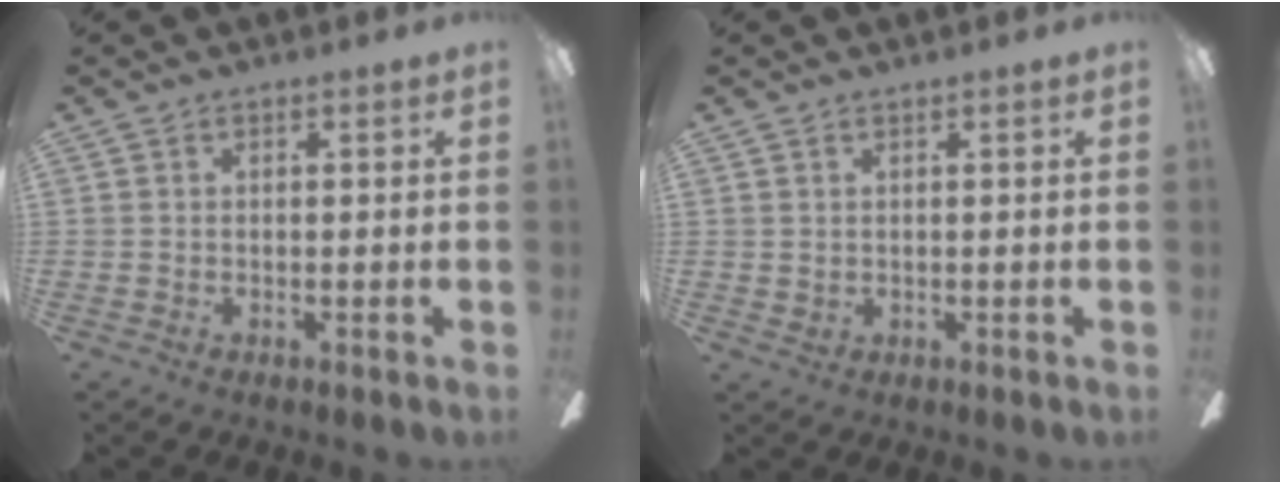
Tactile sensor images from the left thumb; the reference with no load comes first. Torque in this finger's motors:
{"motor_torque": [-0.23, 0.09, -0.08, -0.04, 0.02]}